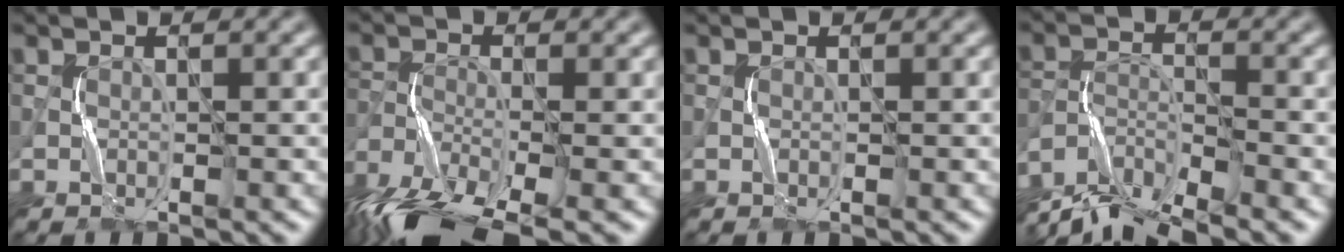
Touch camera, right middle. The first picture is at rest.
{"total": 9.3, "force": [-7.5, 2.6, 4.9], "torque": [-0.105, -0.032, -0.144]}
{"total": 0.0}
{"total": 5.7, "force": [-5.5, 0.5, 1.5], "torque": [-0.025, 0.000, -0.111]}